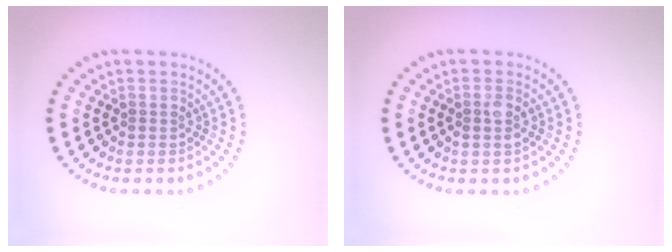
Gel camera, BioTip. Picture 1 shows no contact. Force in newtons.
{"total": 1.4, "press": 1.3, "slide": 0.4}